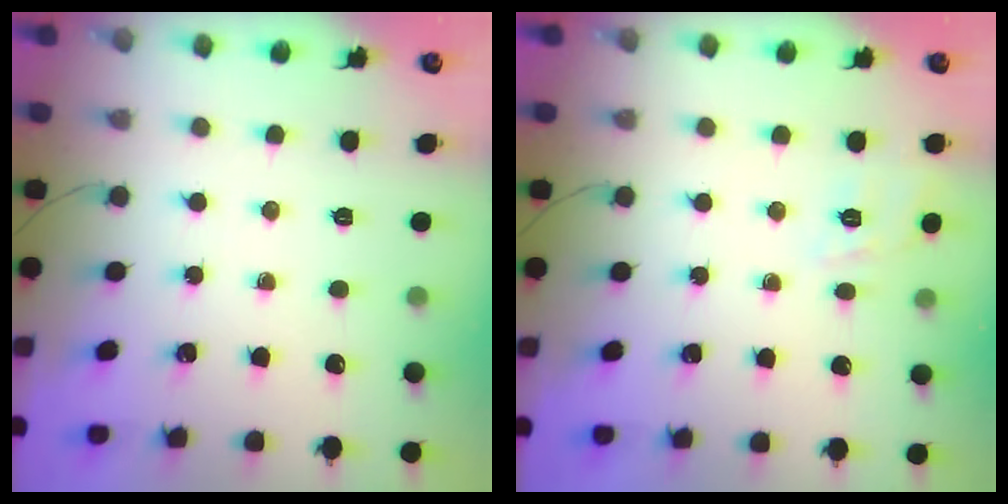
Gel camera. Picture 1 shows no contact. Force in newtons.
{"total": 2.7, "press": 2.1, "slide": 1.7}